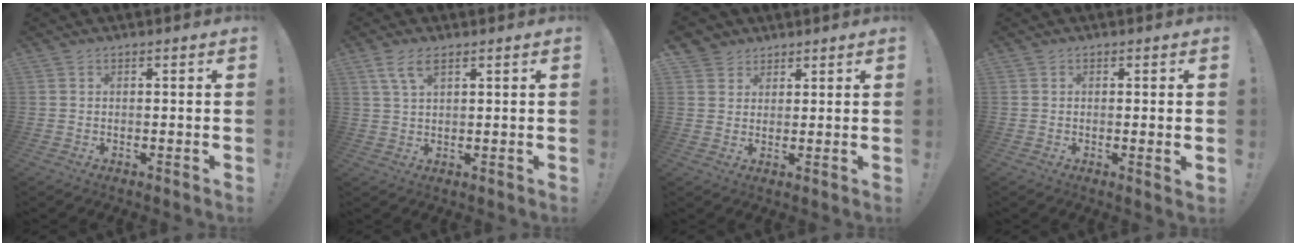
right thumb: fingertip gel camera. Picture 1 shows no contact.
{"total": 5.4, "force": [2.9, 2.0, 4.2], "torque": [-0.084, 0.000, 0.054]}
{"total": 4.1, "force": [2.7, 3.1, 0.0], "torque": [-0.002, -0.017, 0.052]}
{"total": 1.8, "force": [0.5, -0.2, 1.7], "torque": [-0.016, -0.008, 0.005]}